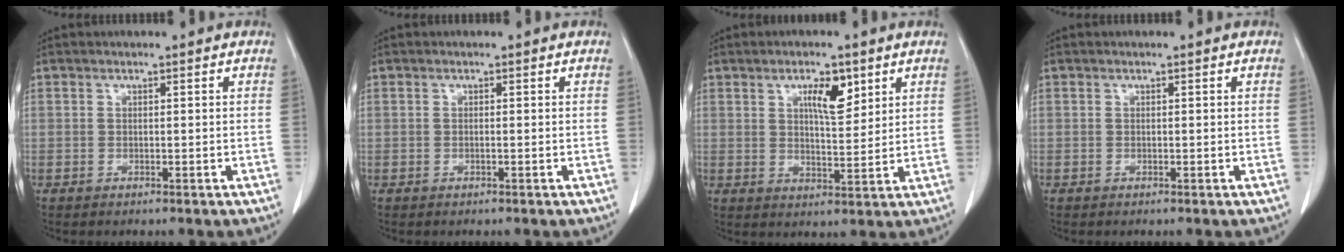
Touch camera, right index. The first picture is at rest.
{"total": 0.0}
{"total": 5.9, "force": [3.0, 1.9, 4.7], "torque": [-0.080, 0.001, 0.051]}
{"total": 0.0}